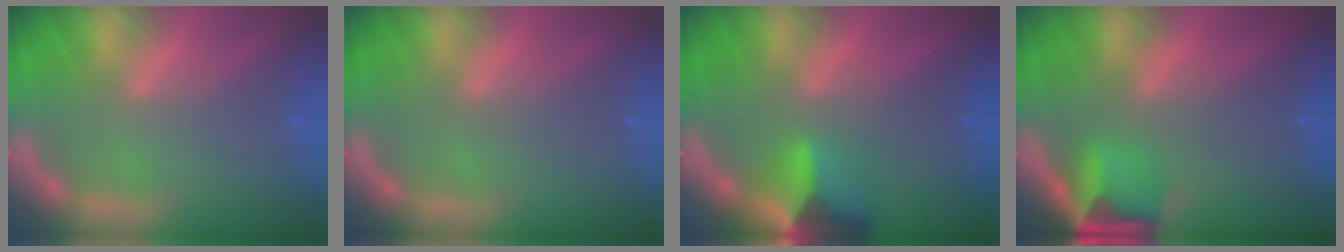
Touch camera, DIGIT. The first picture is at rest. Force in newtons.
{"total": 0.0}
{"total": 5.9}
{"total": 4.9}